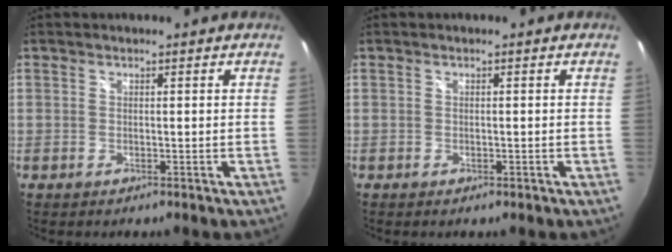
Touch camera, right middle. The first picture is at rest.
{"total": 0.5, "force": [-0.3, 0.4, 0.1], "torque": [-0.002, -0.004, -0.007]}